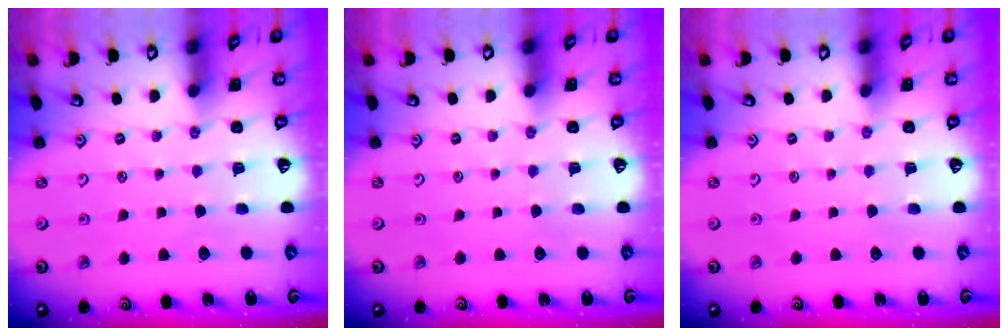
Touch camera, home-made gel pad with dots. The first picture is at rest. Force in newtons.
{"total": 0.0}
{"total": 0.0}